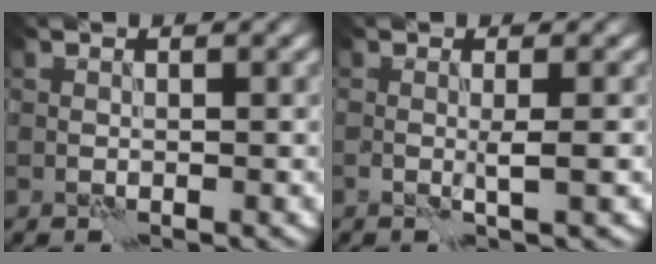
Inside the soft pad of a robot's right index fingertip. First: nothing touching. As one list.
[{"total": 1.3, "force": [0.0, -0.4, 1.2], "torque": [-0.024, 0.000, -0.001]}]